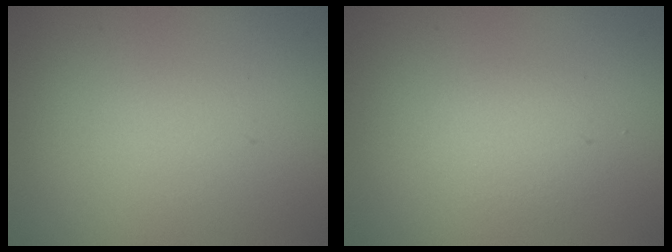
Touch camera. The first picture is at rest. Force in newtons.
{"total": 1.4, "press": 1.4, "slide": 0.1}